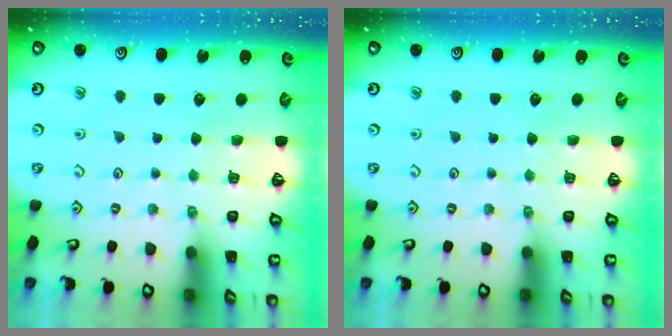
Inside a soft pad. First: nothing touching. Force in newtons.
{"total": 0.0}